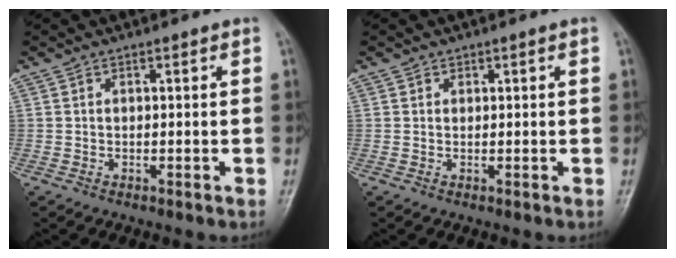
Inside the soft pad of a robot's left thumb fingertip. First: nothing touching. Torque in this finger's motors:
{"motor_torque": [0.02, 0.09, 0.14, -0.01, 0.00]}